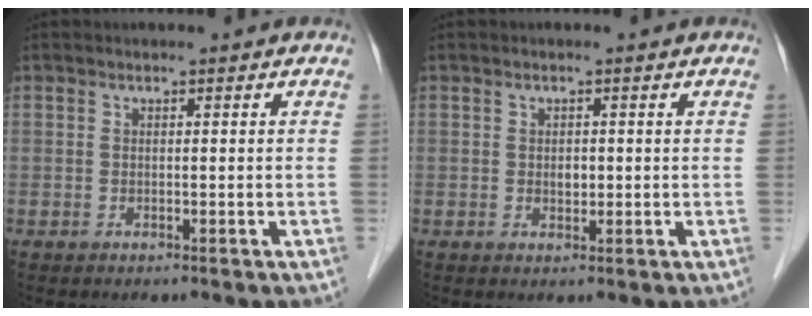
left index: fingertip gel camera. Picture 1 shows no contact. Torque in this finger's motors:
{"motor_torque": [0.35, -0.02, 0.00, 0.00]}